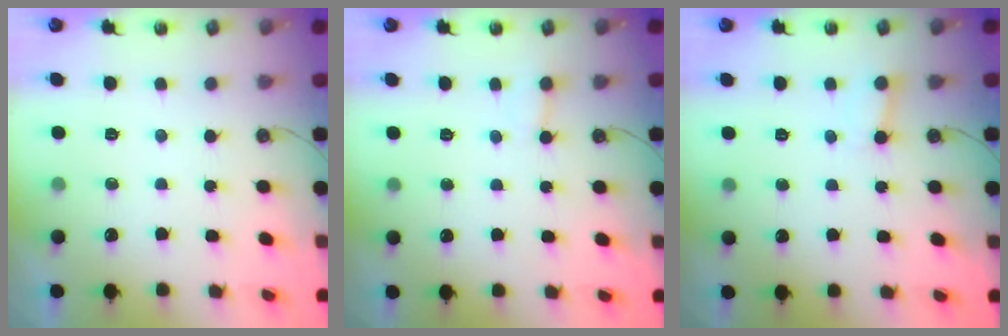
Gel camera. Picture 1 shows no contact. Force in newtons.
{"total": 2.0, "press": 2.0, "slide": 0.1}
{"total": 2.3, "press": 2.3, "slide": 0.2}